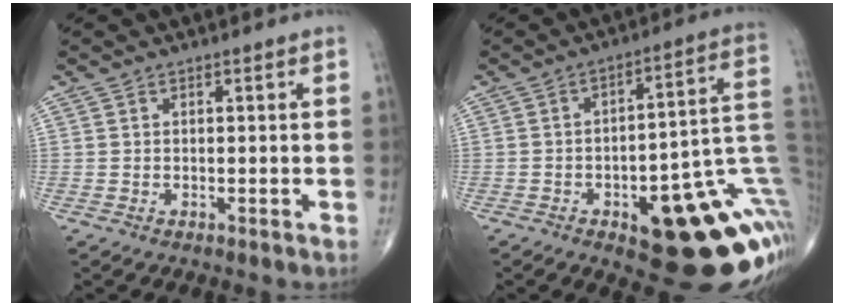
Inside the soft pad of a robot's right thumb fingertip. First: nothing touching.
{"total": 23.7, "force": [-6.2, 8.8, 21.2], "torque": [-0.193, 0.039, -0.064]}